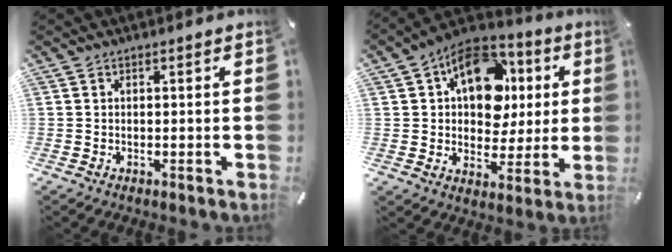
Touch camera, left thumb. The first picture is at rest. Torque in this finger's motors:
{"motor_torque": [2.44, 2.56, 1.63, -0.77, 0.41]}